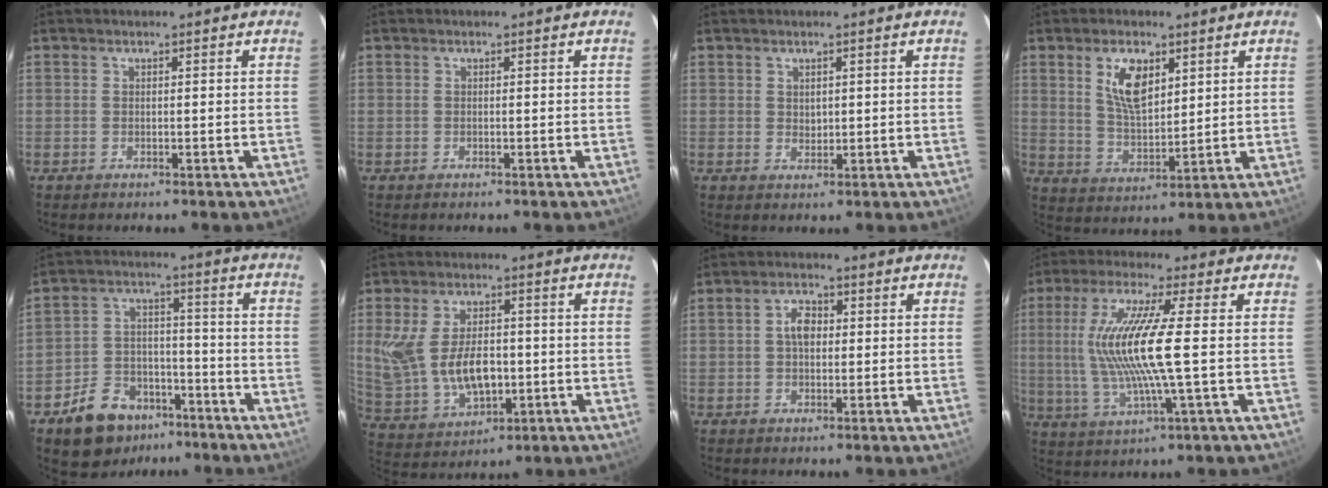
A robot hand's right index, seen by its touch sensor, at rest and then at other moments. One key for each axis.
{"total": 0.0}
{"total": 1.6, "fx": 0.6, "fy": 1.3, "fz": 0.8, "tx": -0.009, "ty": 0.002, "tz": 0.014}
{"total": 8.5, "fx": 3.9, "fy": 4.1, "fz": 6.4, "tx": -0.118, "ty": 0.005, "tz": 0.080}
{"total": 12.5, "fx": -8.3, "fy": 8.0, "fz": 4.9, "tx": -0.108, "ty": 0.025, "tz": -0.118}
{"total": 14.4, "fx": -0.3, "fy": 8.5, "fz": 11.7, "tx": -0.245, "ty": -0.005, "tz": 0.018}
{"total": 3.7, "fx": 0.3, "fy": 2.5, "fz": 2.7, "tx": -0.048, "ty": 0.012, "tz": 0.006}
{"total": 14.1, "fx": 0.5, "fy": 0.8, "fz": 14.0, "tx": -0.275, "ty": -0.005, "tz": 0.014}